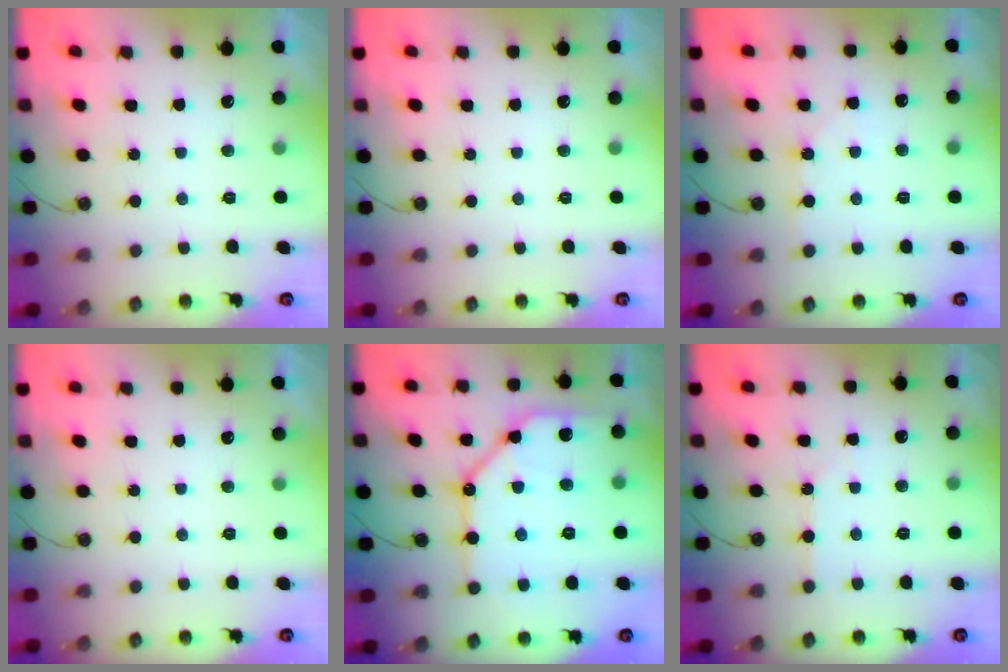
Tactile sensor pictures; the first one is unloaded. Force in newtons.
{"total": 0.0}
{"total": 4.1, "press": 4.0, "slide": 0.7}
{"total": 0.0}
{"total": 16.0, "press": 15.9, "slide": 1.5}
{"total": 4.7, "press": 4.6, "slide": 0.6}